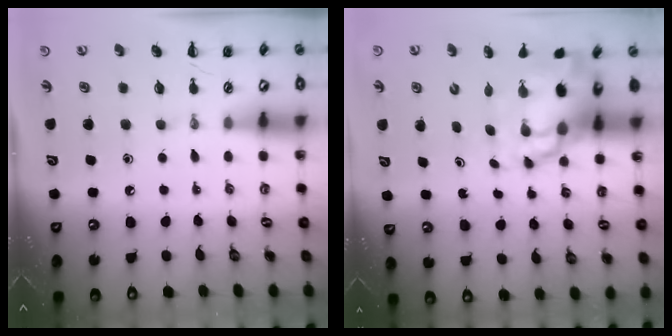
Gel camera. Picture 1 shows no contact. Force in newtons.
{"total": 10.1, "press": 9.7, "slide": 2.8}